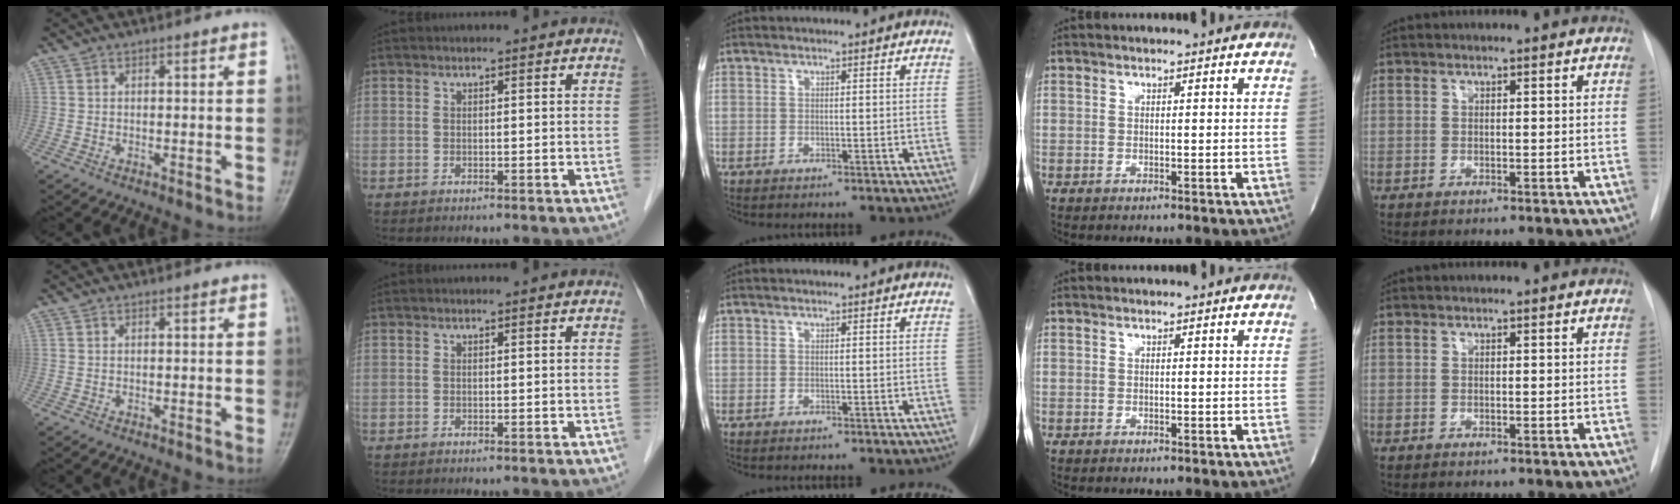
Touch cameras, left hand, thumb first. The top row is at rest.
{}